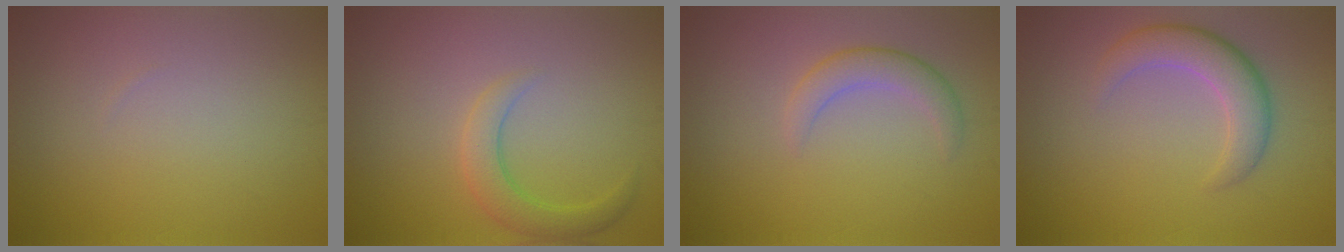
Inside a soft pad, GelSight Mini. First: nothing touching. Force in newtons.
{"total": 2.8, "press": 2.8, "slide": 0.4}
{"total": 2.4, "press": 2.4, "slide": 0.2}
{"total": 4.1, "press": 4.1, "slide": 0.4}